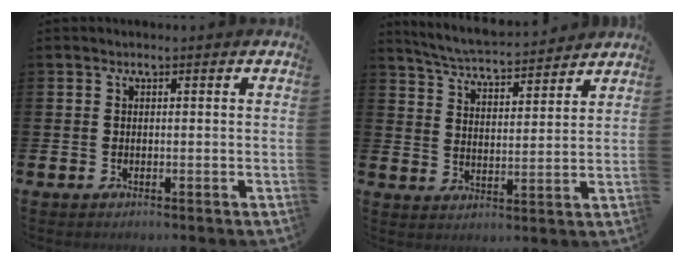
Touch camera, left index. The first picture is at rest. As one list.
[{"total": 5.3, "force": [5.2, 0.3, 0.9], "torque": [-0.040, -0.036, 0.089]}]